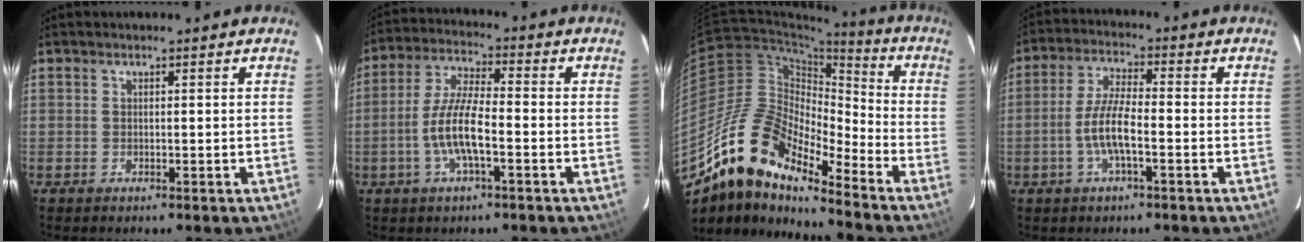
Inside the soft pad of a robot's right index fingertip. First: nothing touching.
{"total": 9.1, "force": [-3.0, 2.0, 8.4], "torque": [-0.174, 0.002, -0.059]}
{"total": 16.9, "force": [-13.3, 4.7, 9.3], "torque": [-0.151, -0.007, -0.262]}
{"total": 7.1, "force": [-2.4, 1.5, 6.5], "torque": [-0.135, 0.003, -0.047]}